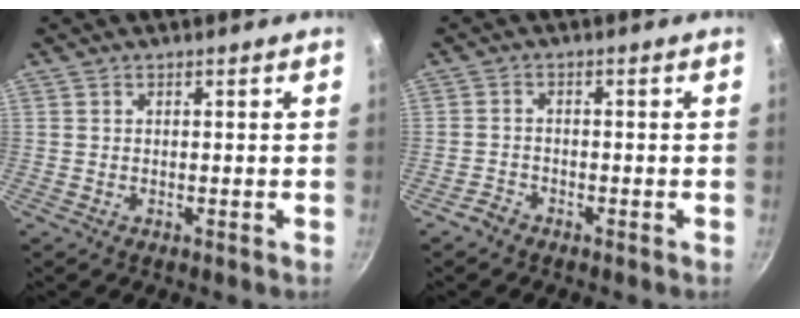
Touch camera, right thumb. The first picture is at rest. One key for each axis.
{"total": 2.2, "fx": -1.8, "fy": 1.1, "fz": 0.5, "tx": -0.007, "ty": 0.021, "tz": -0.036}